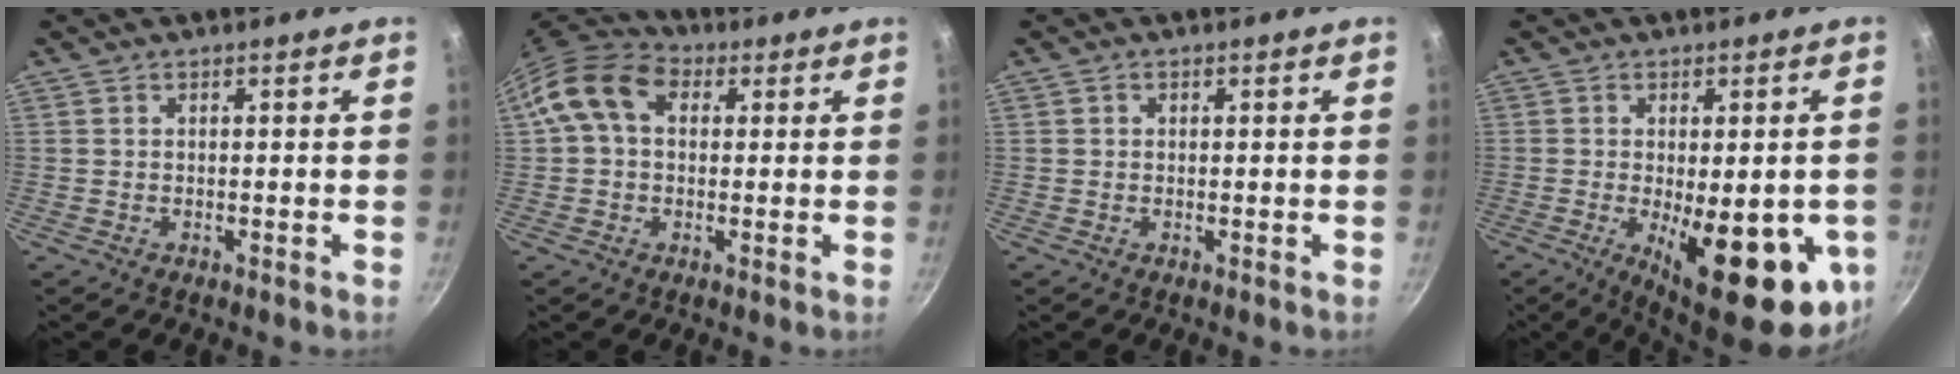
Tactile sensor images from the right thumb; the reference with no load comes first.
{"total": 11.0, "force": [2.6, 7.9, 7.2], "torque": [-0.111, 0.024, 0.026]}
{"total": 0.8, "force": [0.1, 0.7, 0.3], "torque": [-0.002, 0.002, 0.001]}
{"total": 19.5, "force": [-5.2, 7.2, 17.4], "torque": [-0.198, -0.018, -0.054]}